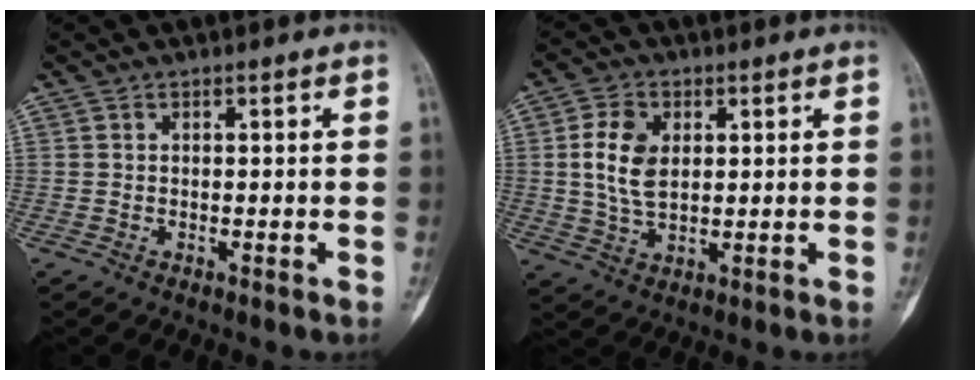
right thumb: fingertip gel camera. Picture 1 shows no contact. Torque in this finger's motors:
{"motor_torque": [0.05, 1.66, -0.03, 0.20, 0.06]}